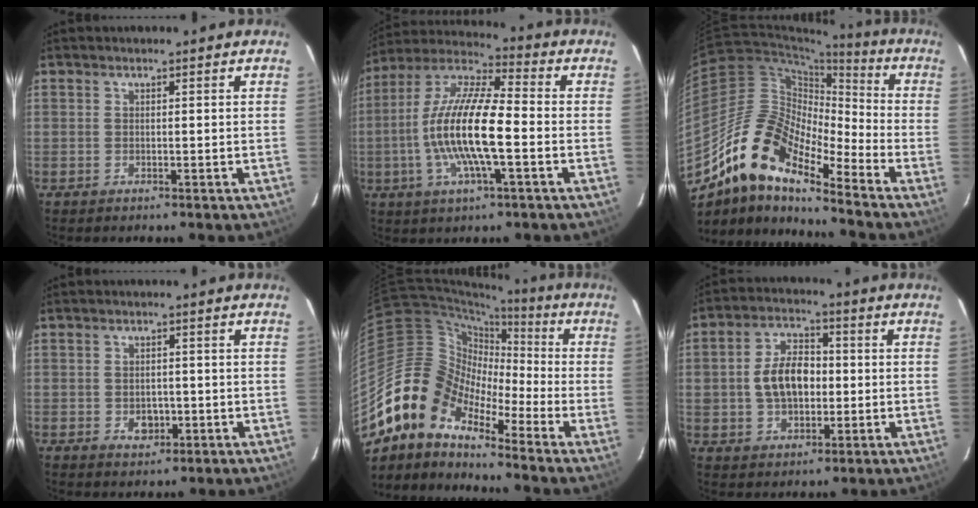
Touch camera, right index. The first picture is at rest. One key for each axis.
{"total": 16.4, "fx": -3.0, "fy": 3.9, "fz": 15.7, "tx": -0.306, "ty": 0.000, "tz": -0.065}
{"total": 16.2, "fx": -11.8, "fy": 4.8, "fz": 10.0, "tx": -0.162, "ty": -0.001, "tz": -0.240}
{"total": 3.8, "fx": -0.9, "fy": 2.9, "fz": 2.1, "tx": -0.038, "ty": 0.001, "tz": -0.007}
{"total": 13.4, "fx": -9.8, "fy": 7.1, "fz": 5.7, "tx": -0.096, "ty": 0.017, "tz": -0.209}
{"total": 9.8, "fx": -0.2, "fy": 6.4, "fz": 7.5, "tx": -0.143, "ty": 0.021, "tz": 0.003}